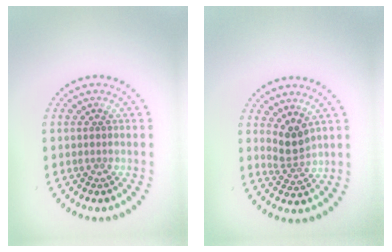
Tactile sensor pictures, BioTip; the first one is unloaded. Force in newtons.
{"total": 2.4, "press": 1.7, "slide": 1.7}